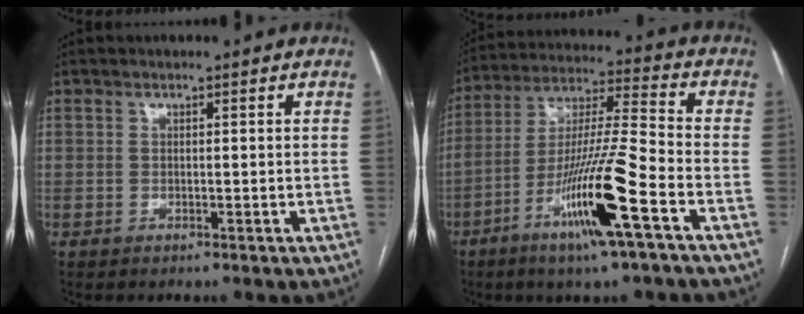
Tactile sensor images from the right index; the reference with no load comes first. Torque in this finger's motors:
{"motor_torque": [1.97, -0.17, 1.05, 0.21]}